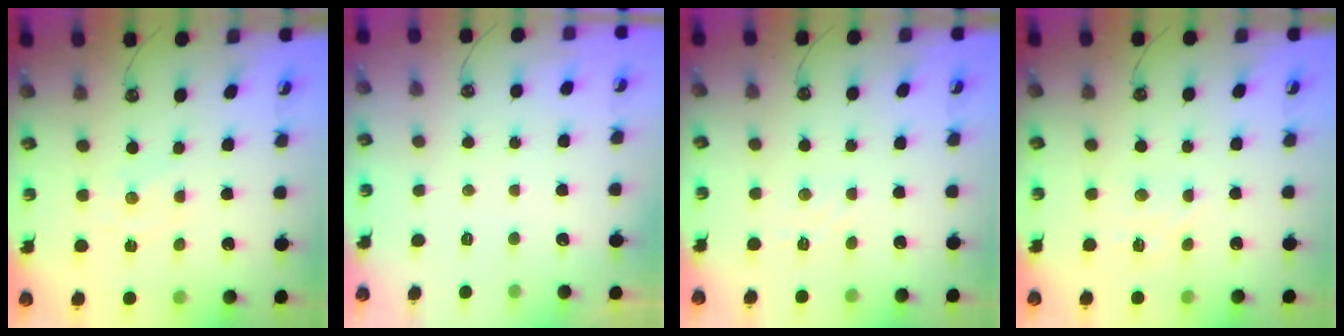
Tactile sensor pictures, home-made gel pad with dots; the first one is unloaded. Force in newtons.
{"total": 0.0}
{"total": 3.6, "press": 3.6, "slide": 0.5}
{"total": 4.7, "press": 4.6, "slide": 0.8}